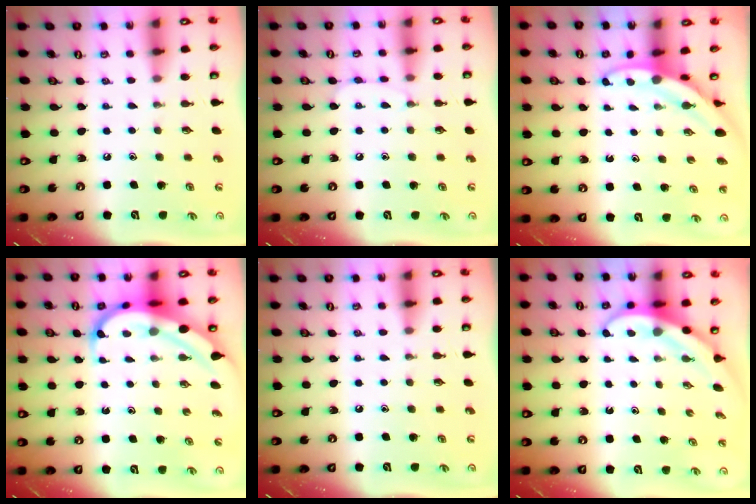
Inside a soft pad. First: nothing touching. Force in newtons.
{"total": 6.0, "press": 6.0, "slide": 0.5}
{"total": 3.6, "press": 3.6, "slide": 0.1}
{"total": 8.2, "press": 8.1, "slide": 1.0}
{"total": 0.0}
{"total": 3.5, "press": 3.5, "slide": 0.1}